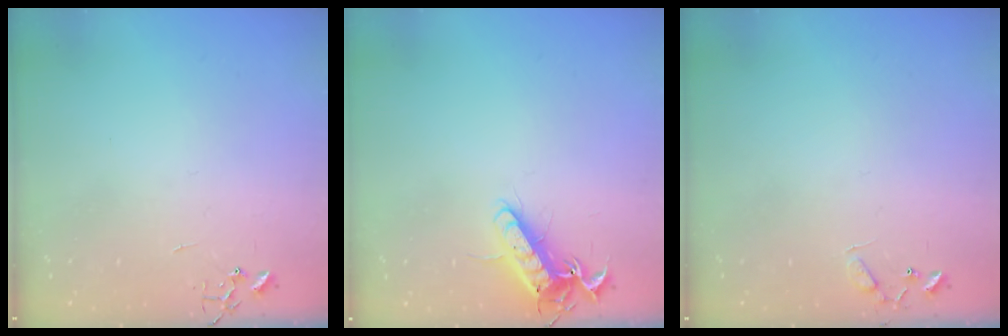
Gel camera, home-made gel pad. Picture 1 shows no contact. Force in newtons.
{"total": 13.2, "press": 13.2, "slide": 1.3}
{"total": 5.6, "press": 5.6, "slide": 0.5}